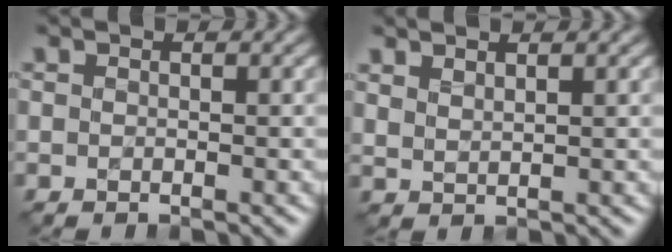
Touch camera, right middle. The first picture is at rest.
{"total": 1.3, "force": [1.2, -0.1, 0.2], "torque": [-0.006, -0.001, 0.032]}